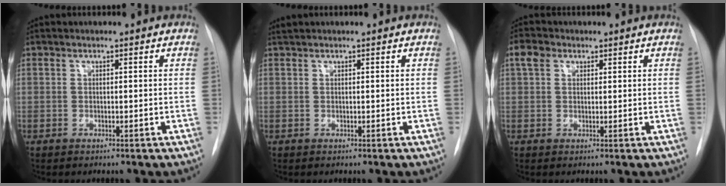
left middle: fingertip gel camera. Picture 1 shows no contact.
{"total": 0.6, "force": [0.6, -0.1, 0.2], "torque": [-0.008, 0.012, 0.016]}
{"total": 2.9, "force": [1.4, 2.1, 1.4], "torque": [-0.033, 0.017, 0.028]}